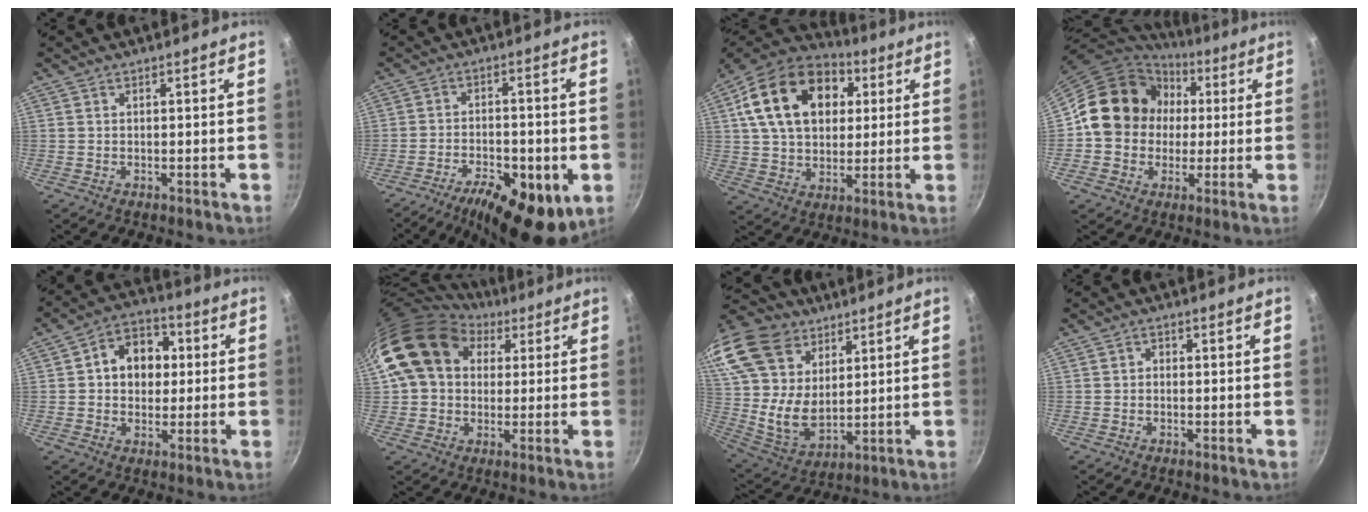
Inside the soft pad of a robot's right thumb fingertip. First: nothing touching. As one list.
[{"total": 15.8, "force": [-6.6, 6.5, 12.8], "torque": [-0.187, 0.004, -0.095]}, {"total": 22.2, "force": [6.6, 15.4, 14.6], "torque": [-0.234, 0.007, 0.103]}, {"total": 15.9, "force": [1.6, 14.2, 6.9], "torque": [-0.079, 0.023, 0.015]}, {"total": 11.0, "force": [1.6, 8.6, 6.7], "torque": [-0.058, 0.015, 0.010]}, {"total": 16.9, "force": [6.0, 12.9, 9.1], "torque": [-0.143, 0.018, 0.095]}, {"total": 26.4, "force": [15.0, 17.3, 13.0], "torque": [-0.299, -0.023, 0.291]}, {"total": 1.2, "force": [-0.2, 1.0, 0.6], "torque": [-0.011, 0.006, -0.006]}]